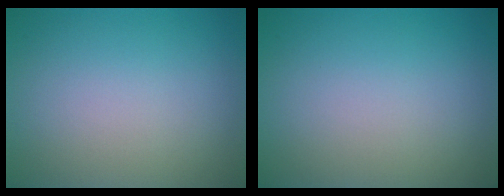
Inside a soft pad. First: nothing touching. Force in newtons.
{"total": 0.0}